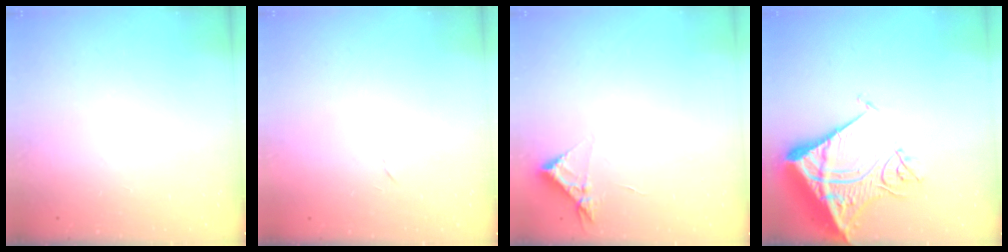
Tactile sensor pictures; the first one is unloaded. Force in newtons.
{"total": 2.4, "press": 2.4, "slide": 0.4}
{"total": 3.4, "press": 3.4, "slide": 0.5}
{"total": 16.9, "press": 16.7, "slide": 2.3}